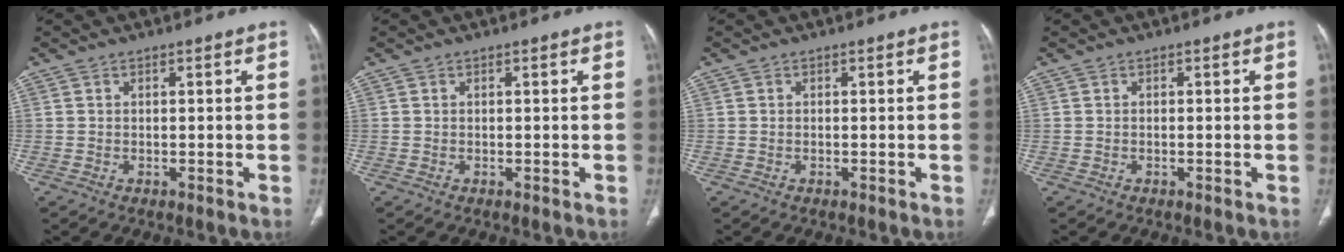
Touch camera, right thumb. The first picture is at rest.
{"total": 0.0}
{"total": 0.0}
{"total": 0.0}